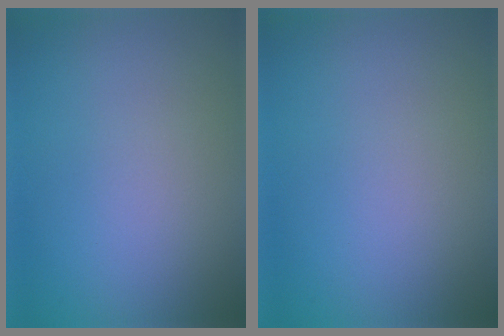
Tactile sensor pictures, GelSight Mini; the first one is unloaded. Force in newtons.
{"total": 0.0}